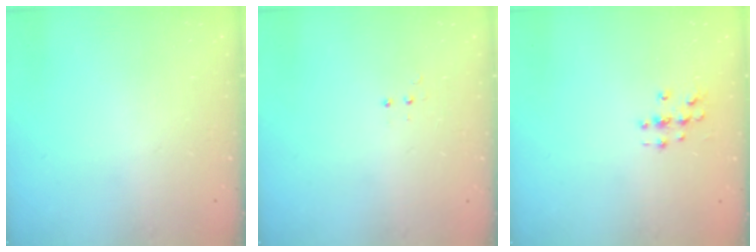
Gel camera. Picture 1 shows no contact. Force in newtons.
{"total": 3.4, "press": 3.3, "slide": 0.7}
{"total": 3.1, "press": 3.0, "slide": 0.3}